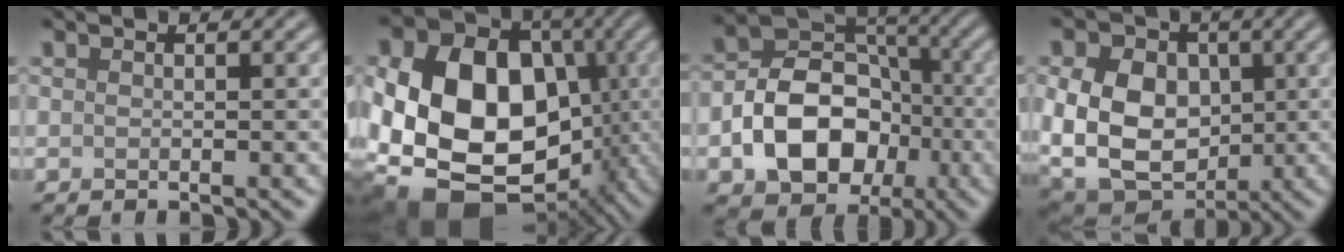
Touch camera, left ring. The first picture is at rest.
{"total": 16.9, "force": [-2.7, 12.5, 11.1], "torque": [-0.195, -0.002, -0.042]}
{"total": 9.5, "force": [-2.6, 7.0, 5.8], "torque": [-0.082, 0.003, -0.053]}
{"total": 12.9, "force": [0.6, 9.8, 8.4], "torque": [-0.146, 0.006, 0.003]}